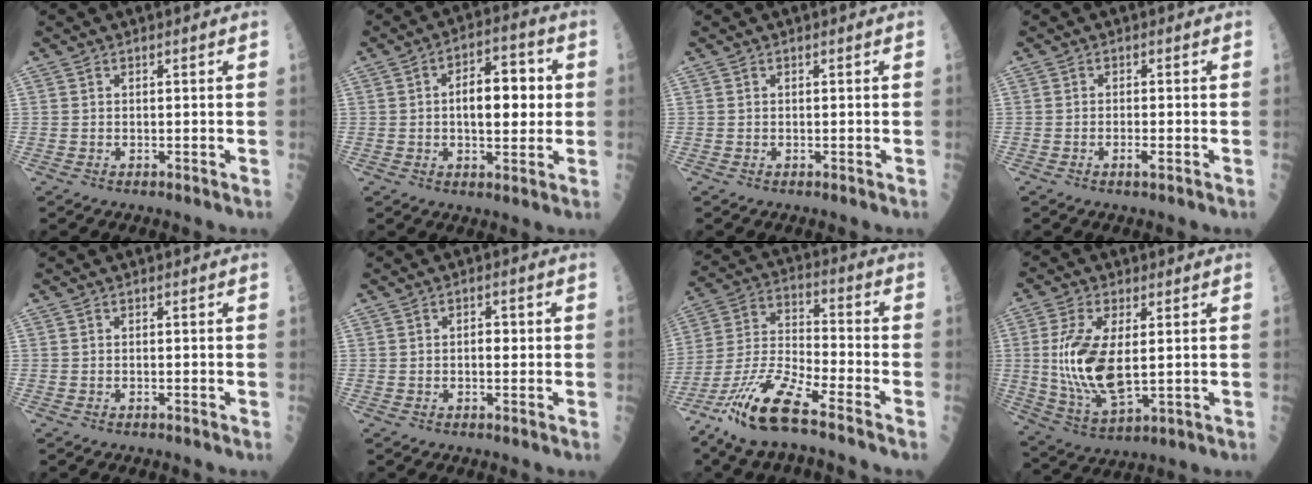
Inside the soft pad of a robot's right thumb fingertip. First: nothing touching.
{"total": 11.1, "force": [0.7, 5.6, 9.6], "torque": [-0.114, 0.015, 0.007]}
{"total": 0.0}
{"total": 1.5, "force": [-0.7, -0.1, 1.4], "torque": [-0.030, -0.002, -0.013]}
{"total": 0.0}
{"total": 2.1, "force": [0.0, 1.2, 1.7], "torque": [-0.018, 0.004, -0.004]}
{"total": 14.5, "force": [-9.6, 1.9, 10.7], "torque": [-0.238, 0.033, -0.188]}
{"total": 14.0, "force": [0.9, 6.1, 12.5], "torque": [-0.263, -0.017, 0.028]}